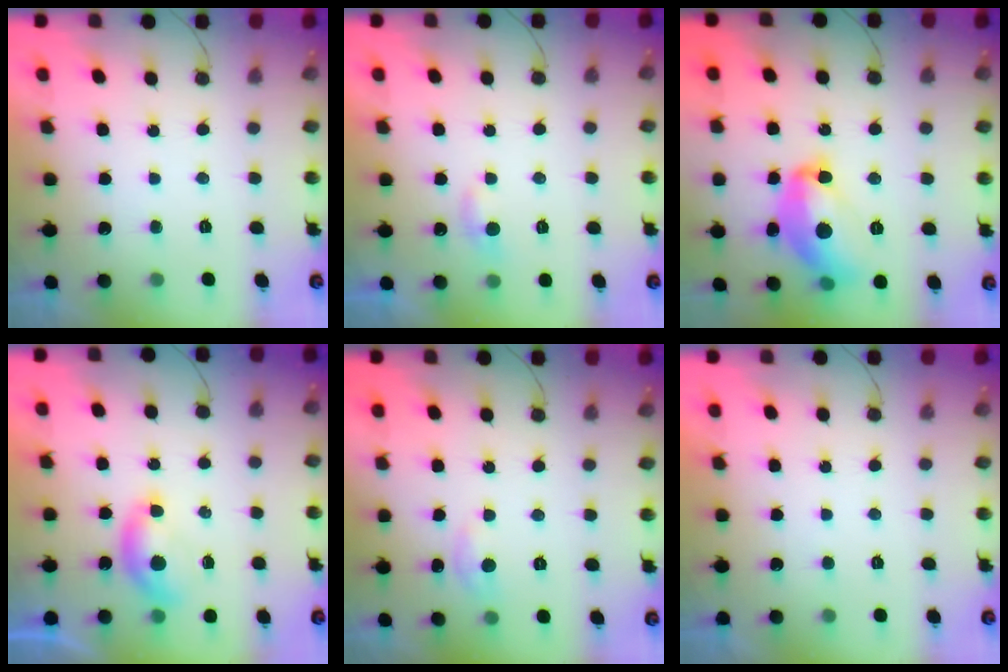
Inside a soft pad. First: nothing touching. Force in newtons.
{"total": 4.0, "press": 4.0, "slide": 0.4}
{"total": 15.5, "press": 15.5, "slide": 0.8}
{"total": 6.1, "press": 6.0, "slide": 0.7}
{"total": 5.0, "press": 5.0, "slide": 0.5}
{"total": 0.0}